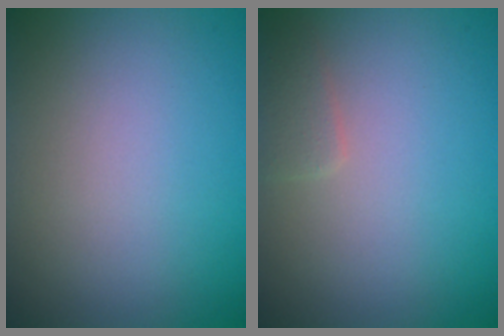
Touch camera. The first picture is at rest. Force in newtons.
{"total": 1.2, "press": 1.2, "slide": 0.0}